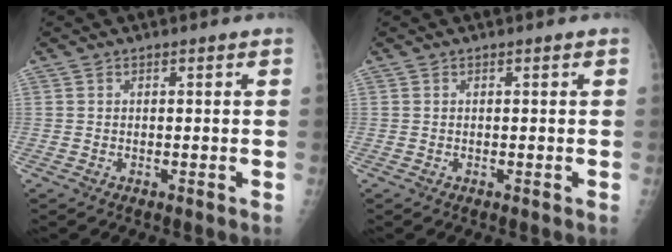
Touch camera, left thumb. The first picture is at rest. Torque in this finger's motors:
{"motor_torque": [0.00, 0.00, -0.01, 0.00, 0.00]}